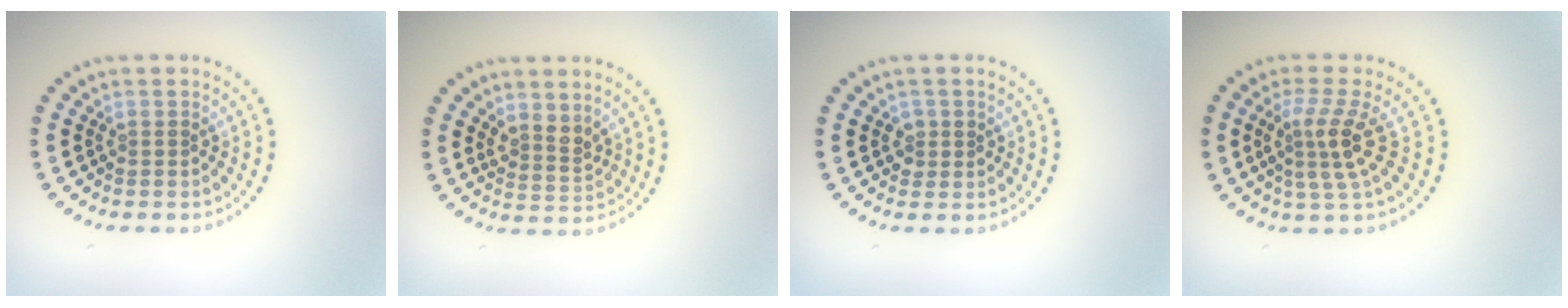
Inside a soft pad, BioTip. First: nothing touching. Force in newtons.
{"total": 2.2, "press": 1.7, "slide": 1.4}
{"total": 1.1, "press": 1.1, "slide": 0.4}
{"total": 3.3, "press": 2.3, "slide": 2.4}